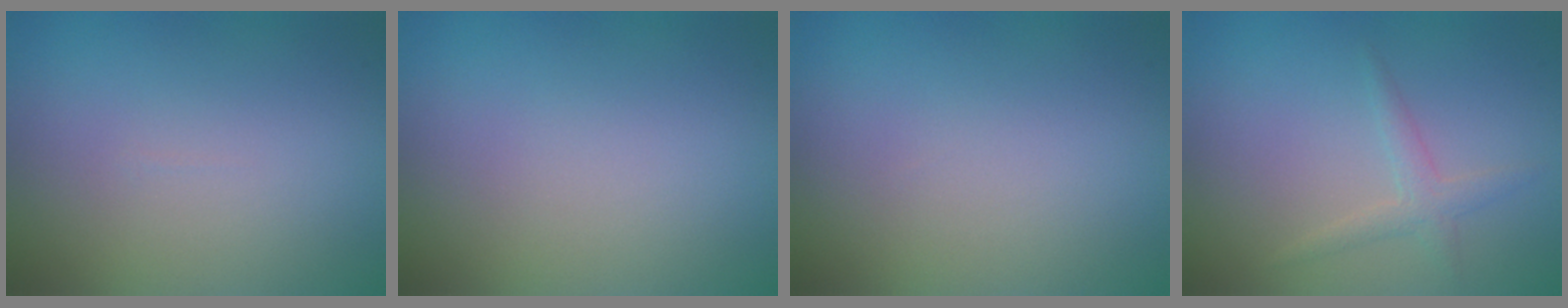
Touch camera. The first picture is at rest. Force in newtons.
{"total": 0.0}
{"total": 0.0}
{"total": 1.6, "press": 1.6, "slide": 0.0}